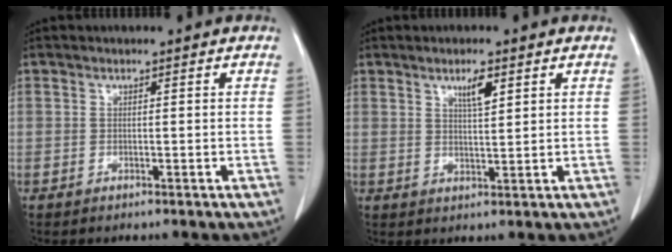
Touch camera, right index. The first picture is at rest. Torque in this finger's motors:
{"motor_torque": [0.08, 0.06, 0.04, 0.03]}